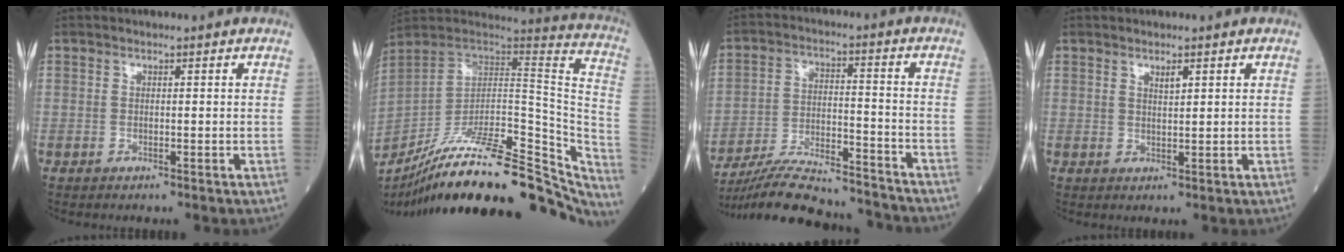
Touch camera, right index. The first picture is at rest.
{"total": 34.7, "force": [-28.0, 7.9, 19.0], "torque": [-0.234, -0.028, -0.397]}
{"total": 18.5, "force": [-17.4, 2.0, 5.9], "torque": [-0.123, -0.004, -0.273]}
{"total": 1.3, "force": [0.8, 0.3, 1.0], "torque": [-0.019, -0.001, 0.017]}